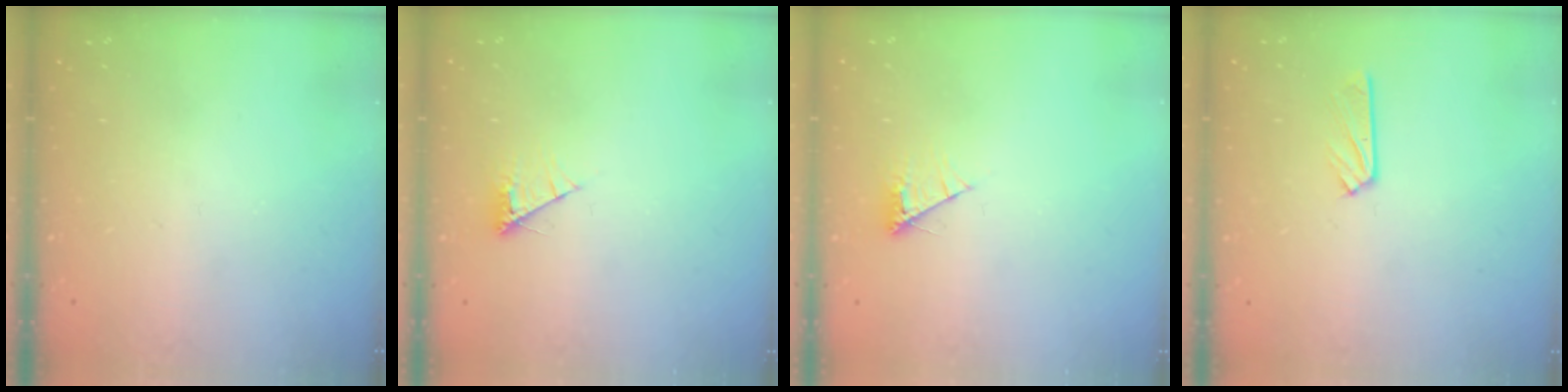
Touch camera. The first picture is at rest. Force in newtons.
{"total": 5.2, "press": 5.1, "slide": 0.8}
{"total": 5.2, "press": 5.1, "slide": 0.8}
{"total": 2.5, "press": 2.5, "slide": 0.3}